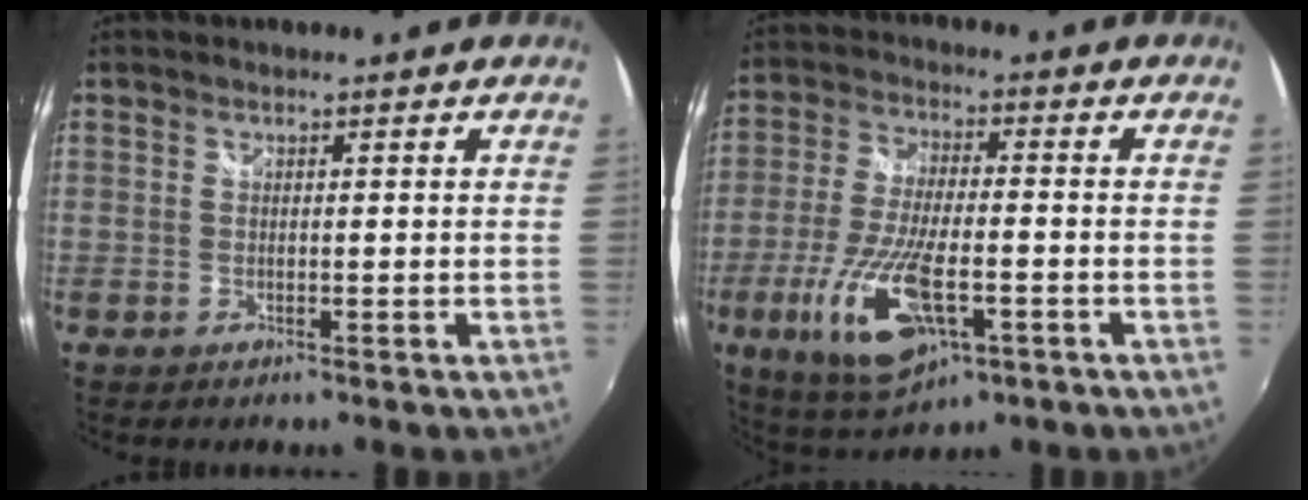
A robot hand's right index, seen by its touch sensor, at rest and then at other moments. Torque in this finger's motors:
{"motor_torque": [1.53, -0.61, 0.32, 0.21]}